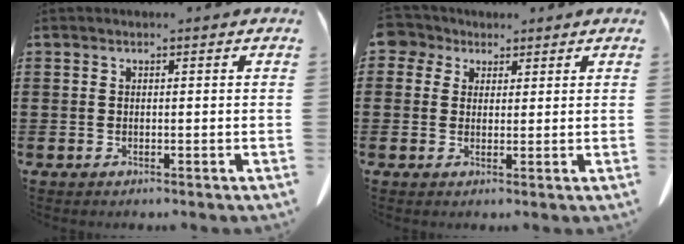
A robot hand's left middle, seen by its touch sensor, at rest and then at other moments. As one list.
[{"total": 3.2, "force": [2.1, 2.3, 0.6], "torque": [-0.016, 0.008, 0.038]}]